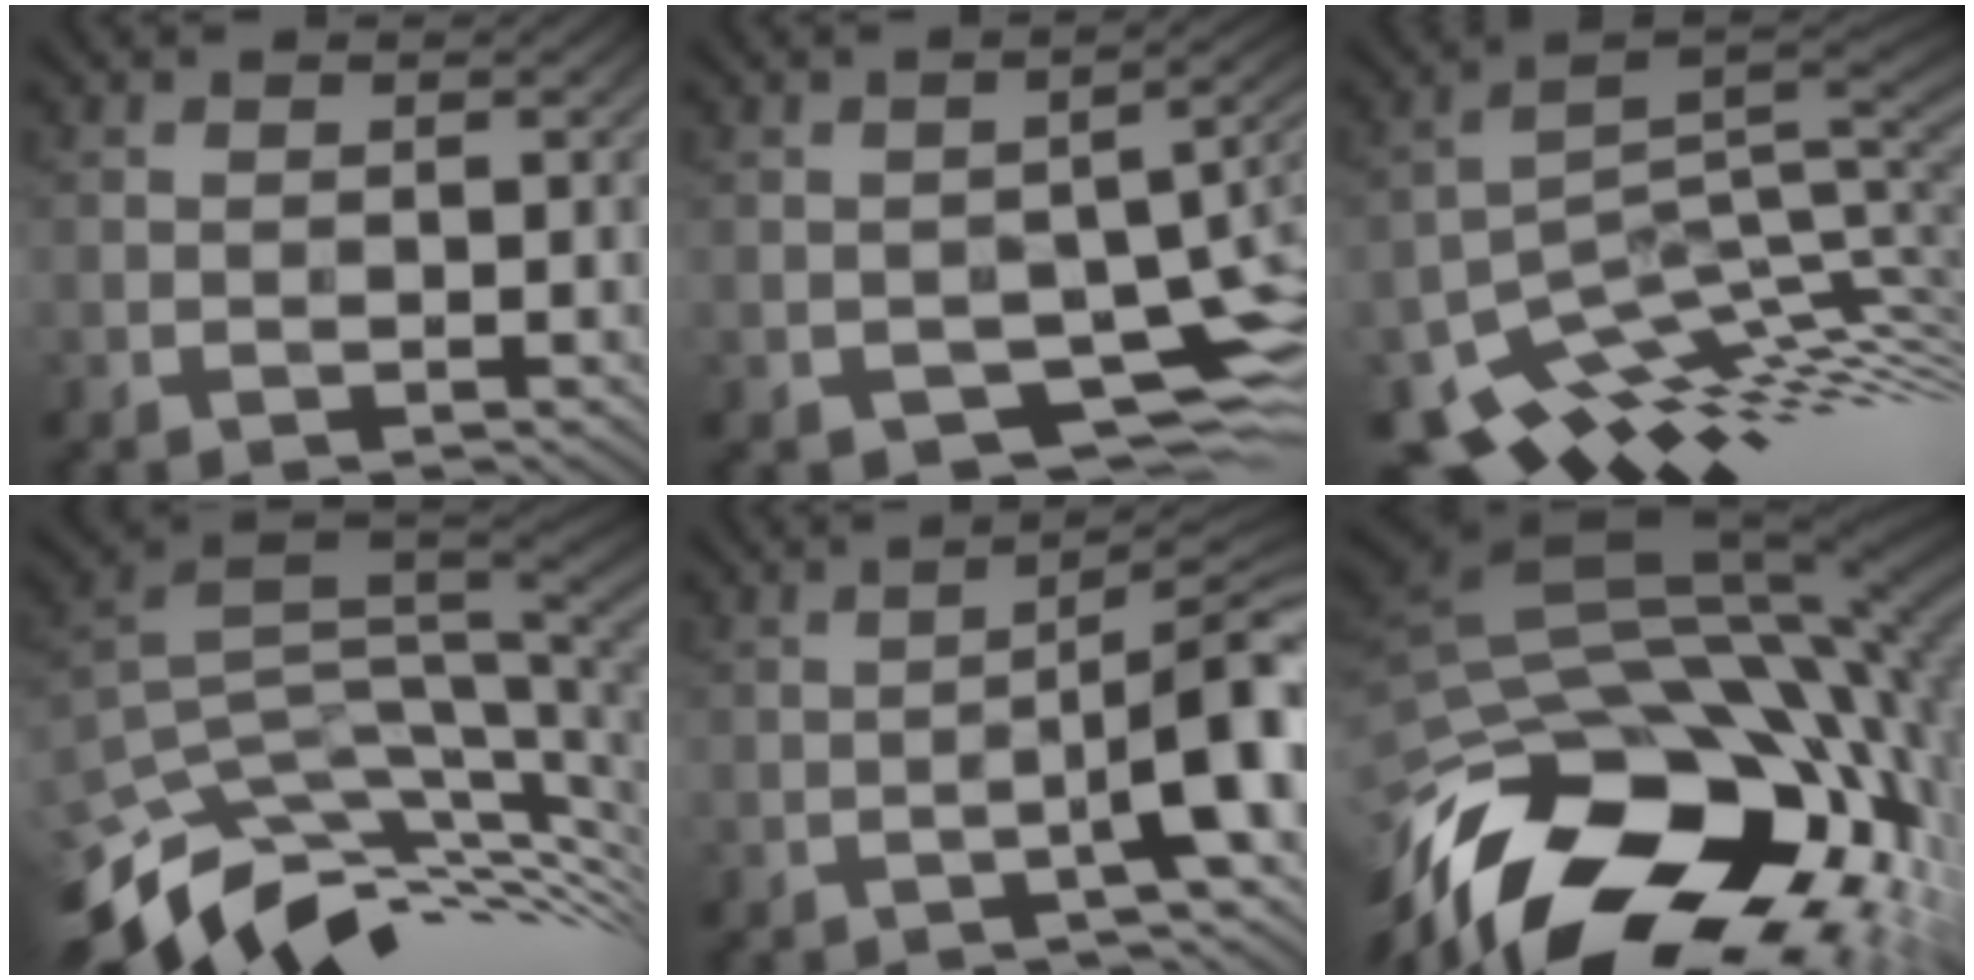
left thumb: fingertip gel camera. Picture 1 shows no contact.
{"total": 11.1, "force": [-3.8, 6.0, 8.6], "torque": [-0.119, -0.025, -0.052]}
{"total": 12.9, "force": [-5.5, 5.6, 10.3], "torque": [-0.195, -0.017, -0.081]}
{"total": 13.3, "force": [-3.4, 6.1, 11.4], "torque": [-0.226, -0.008, -0.058]}
{"total": 8.3, "force": [-2.3, 1.3, 7.9], "torque": [-0.111, 0.023, -0.036]}
{"total": 20.4, "force": [-8.5, 11.6, 14.4], "torque": [-0.288, -0.030, -0.124]}